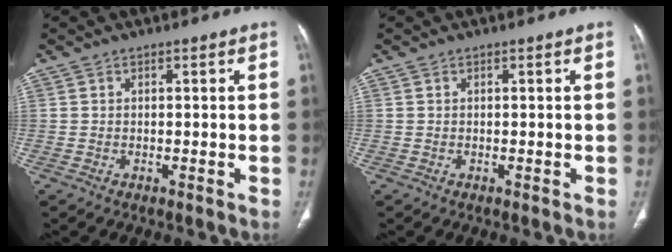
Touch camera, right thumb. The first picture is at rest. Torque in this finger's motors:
{"motor_torque": [0.21, 0.21, -0.13, -0.03, 0.00]}